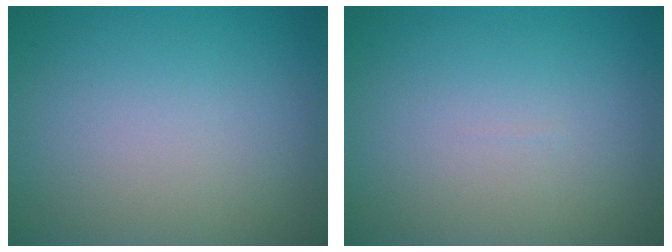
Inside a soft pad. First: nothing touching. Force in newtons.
{"total": 0.0}